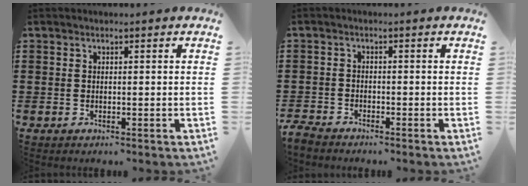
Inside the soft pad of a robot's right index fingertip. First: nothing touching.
{"total": 2.1, "force": [-2.0, 0.4, 0.2], "torque": [-0.015, -0.001, -0.045]}